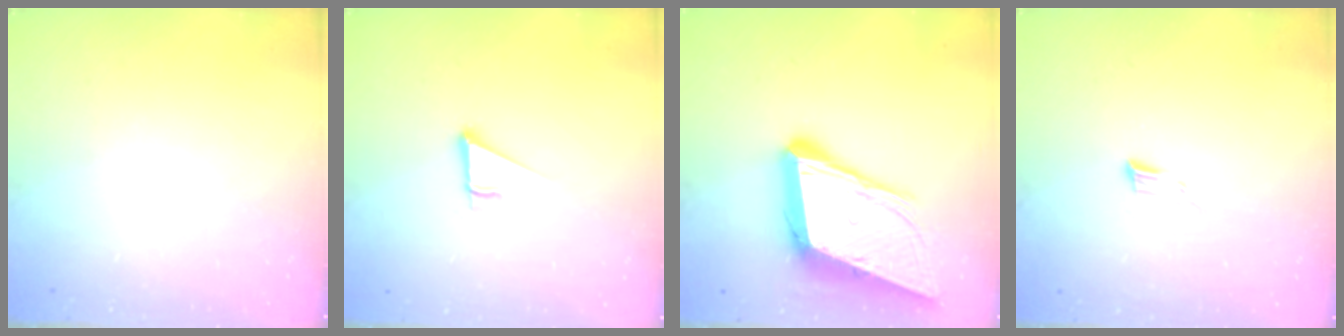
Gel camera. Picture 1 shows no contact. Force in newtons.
{"total": 3.3, "press": 3.3, "slide": 0.2}
{"total": 17.7, "press": 17.2, "slide": 4.0}
{"total": 4.4, "press": 4.3, "slide": 1.0}